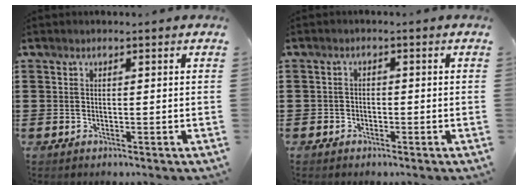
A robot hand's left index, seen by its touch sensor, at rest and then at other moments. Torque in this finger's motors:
{"motor_torque": [-0.03, 0.00, -0.04, -0.01]}